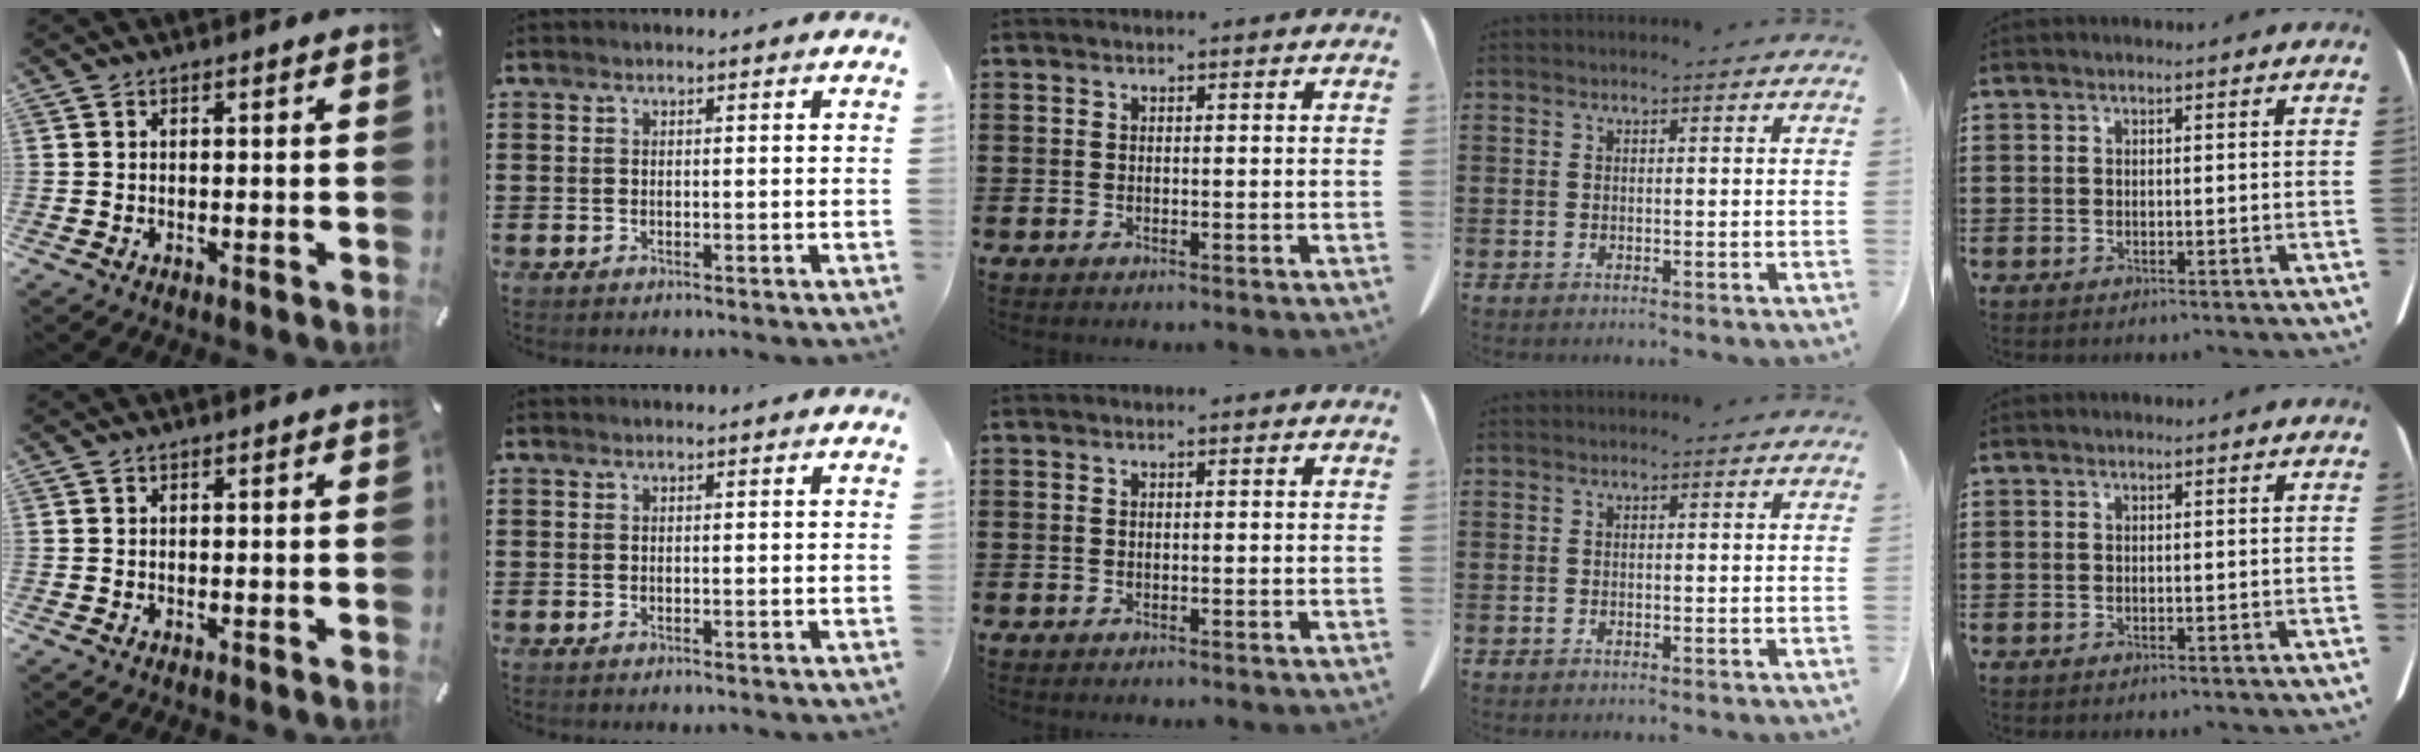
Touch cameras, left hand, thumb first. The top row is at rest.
{}